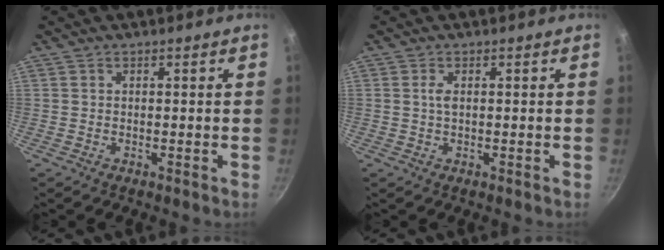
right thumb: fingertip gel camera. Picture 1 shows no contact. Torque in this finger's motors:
{"motor_torque": [-0.31, -0.20, 0.56, 0.30, -0.01]}